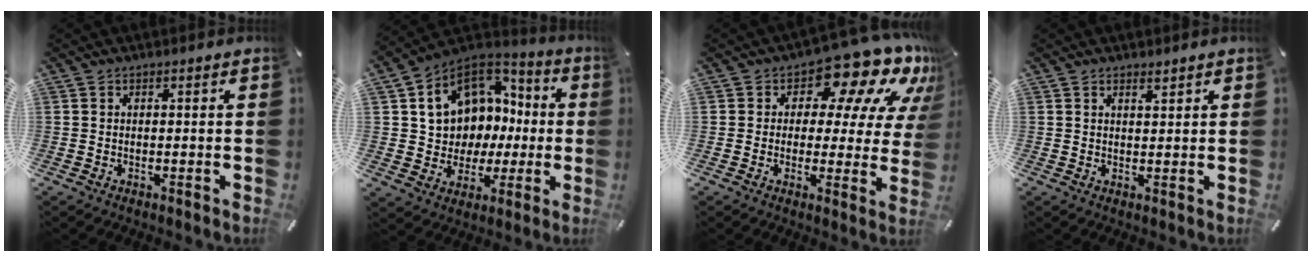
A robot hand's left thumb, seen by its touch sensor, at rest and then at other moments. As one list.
[{"total": 11.9, "force": [3.7, 10.3, 4.6], "torque": [-0.092, -0.032, 0.078]}, {"total": 14.7, "force": [10.1, 6.9, 8.2], "torque": [-0.116, -0.081, 0.169]}, {"total": 1.3, "force": [1.2, 0.4, 0.4], "torque": [-0.009, -0.002, 0.023]}]